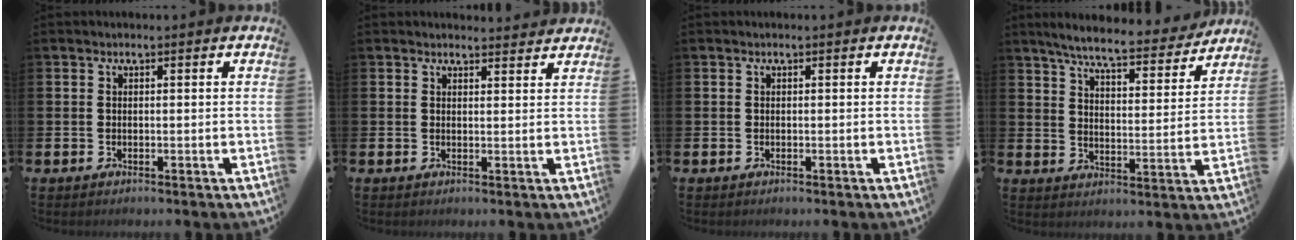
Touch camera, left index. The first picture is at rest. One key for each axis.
{"total": 1.6, "fx": 1.5, "fy": 0.2, "fz": -0.1, "tx": 0.010, "ty": -0.008, "tz": 0.026}
{"total": 0.0}
{"total": 7.2, "fx": 6.7, "fy": 0.7, "fz": 2.7, "tx": -0.073, "ty": -0.040, "tz": 0.112}